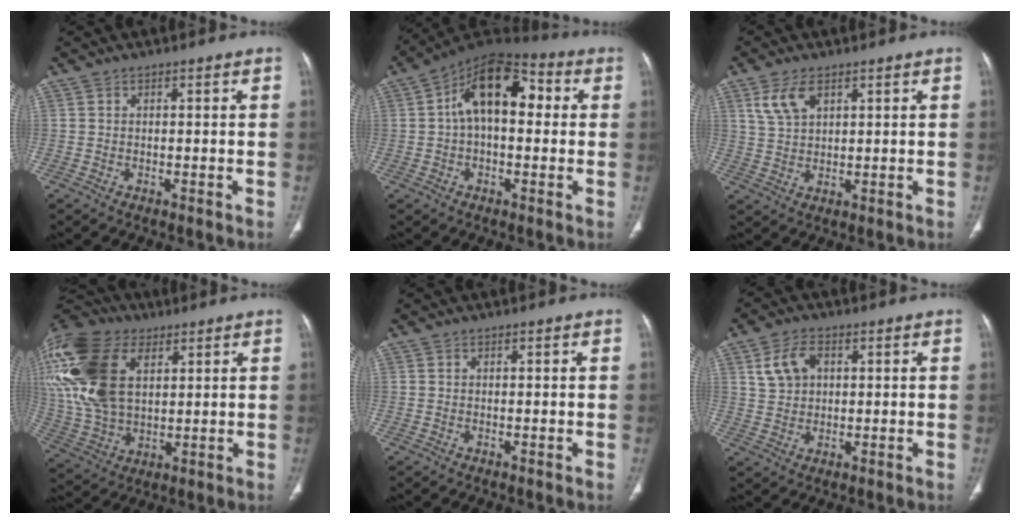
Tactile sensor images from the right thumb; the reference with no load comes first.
{"total": 14.1, "force": [2.1, 8.1, 11.4], "torque": [-0.161, 0.042, 0.023]}
{"total": 5.6, "force": [2.9, 3.0, 3.7], "torque": [-0.071, -0.005, 0.064]}
{"total": 24.6, "force": [8.3, 15.1, 17.6], "torque": [-0.402, 0.005, 0.155]}
{"total": 0.0}
{"total": 6.1, "force": [2.1, 4.2, 3.8], "torque": [-0.064, 0.004, 0.041]}